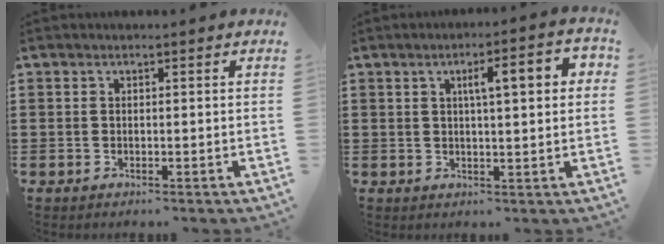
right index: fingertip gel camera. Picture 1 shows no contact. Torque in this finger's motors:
{"motor_torque": [0.27, -0.08, 0.31, 0.10]}